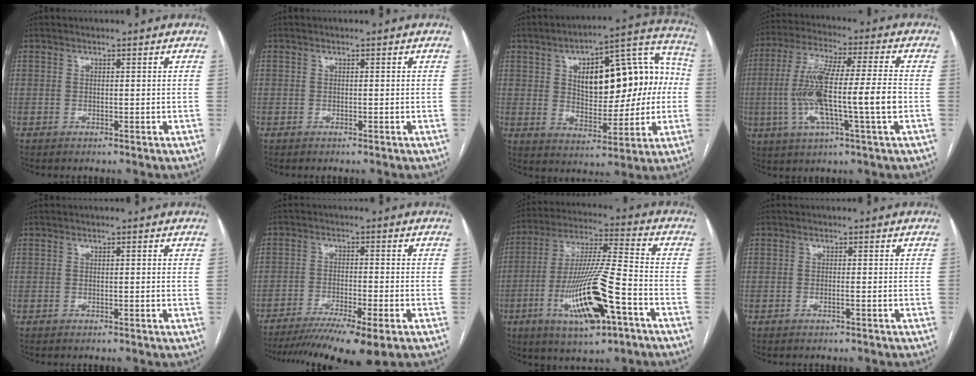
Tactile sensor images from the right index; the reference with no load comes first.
{"total": 0.0}
{"total": 20.7, "force": [2.4, 8.8, 18.6], "torque": [-0.265, 0.049, 0.044]}
{"total": 15.1, "force": [-2.3, 0.9, 14.9], "torque": [-0.291, 0.007, -0.045]}
{"total": 0.7, "force": [0.3, 0.1, 0.7], "torque": [-0.013, 0.001, 0.001]}
{"total": 12.4, "force": [-9.1, 0.4, 8.5], "torque": [-0.134, -0.026, -0.145]}
{"total": 17.5, "force": [-6.9, 2.5, 15.9], "torque": [-0.318, -0.015, -0.115]}
{"total": 0.7, "force": [-0.3, -0.1, 0.7], "torque": [-0.014, 0.000, -0.004]}